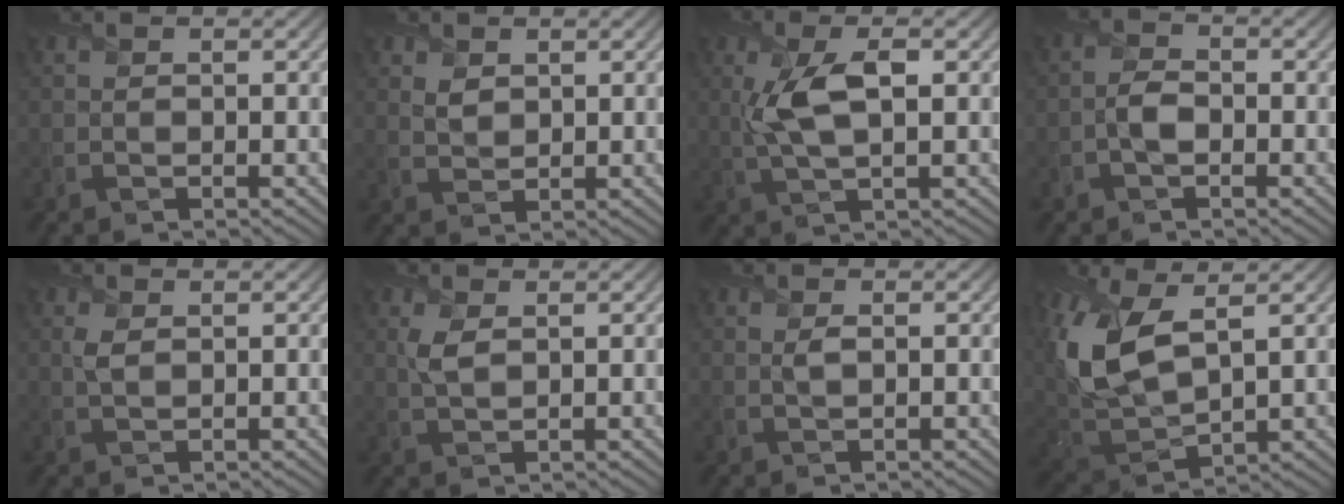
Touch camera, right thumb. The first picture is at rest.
{"total": 1.6, "force": [0.9, 1.3, 0.6], "torque": [-0.014, -0.005, 0.024]}
{"total": 6.4, "force": [0.9, 2.2, 5.9], "torque": [-0.136, 0.001, 0.020]}
{"total": 2.2, "force": [-1.2, 1.2, 1.4], "torque": [-0.024, 0.002, -0.026]}
{"total": 1.4, "force": [0.5, 0.7, 1.0], "torque": [-0.028, -0.002, 0.013]}
{"total": 2.4, "force": [0.9, 1.2, 1.9], "torque": [-0.051, -0.001, 0.021]}
{"total": 0.6, "force": [0.1, 0.3, 0.5], "torque": [-0.010, -0.001, 0.004]}
{"total": 11.8, "force": [4.0, 5.8, 9.5], "torque": [-0.244, 0.001, 0.080]}